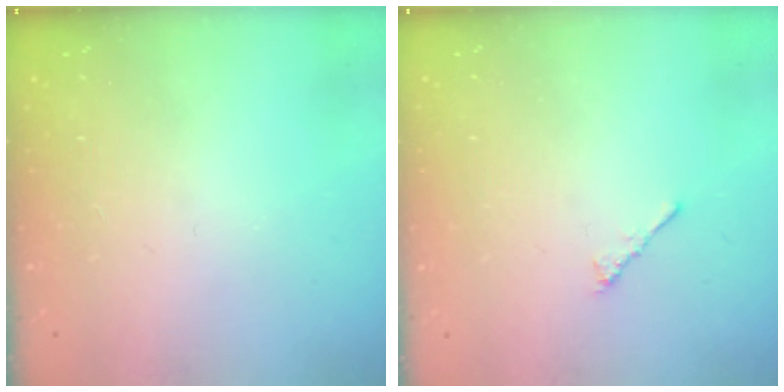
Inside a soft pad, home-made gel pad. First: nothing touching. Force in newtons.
{"total": 2.3, "press": 2.2, "slide": 0.6}